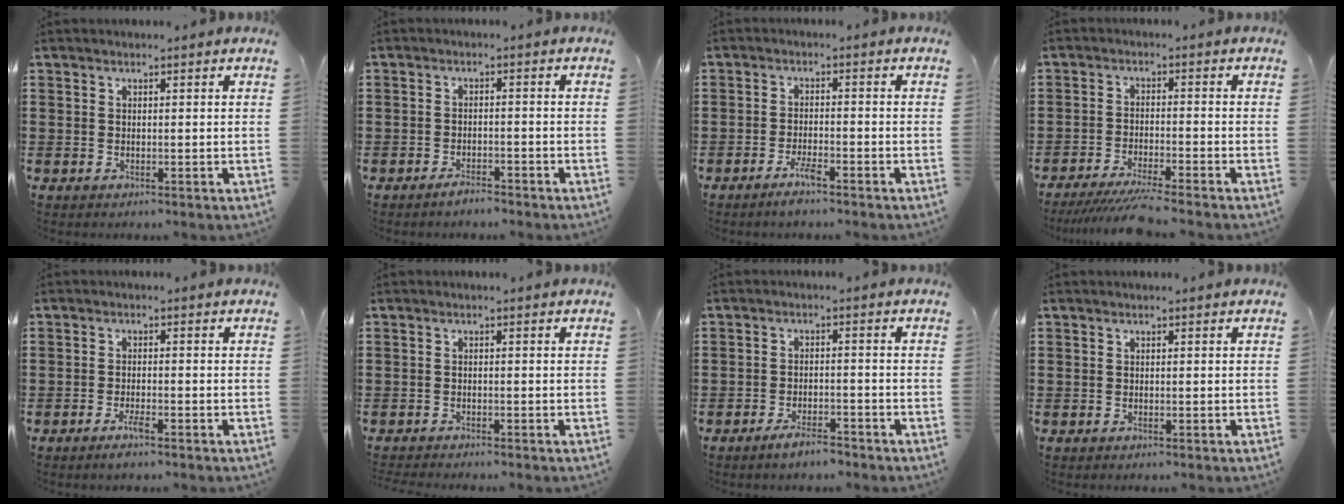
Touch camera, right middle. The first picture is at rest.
{"total": 2.0, "force": [-1.9, 0.4, 0.5], "torque": [-0.013, 0.001, -0.036]}
{"total": 2.9, "force": [-2.1, 0.3, 2.0], "torque": [-0.048, 0.000, -0.044]}
{"total": 4.8, "force": [-4.2, -0.2, 2.2], "torque": [-0.049, -0.018, -0.083]}
{"total": 2.2, "force": [-1.4, 0.3, 1.7], "torque": [-0.037, -0.003, -0.028]}
{"total": 1.0, "force": [-1.0, 0.0, 0.0], "torque": [-0.002, 0.000, -0.020]}
{"total": 3.3, "force": [-2.8, 0.6, 1.6], "torque": [-0.025, 0.007, -0.053]}
{"total": 0.0}